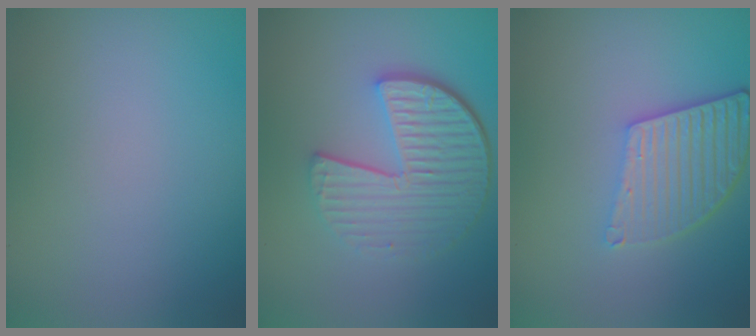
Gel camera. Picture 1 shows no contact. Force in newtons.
{"total": 6.3, "press": 4.4, "slide": 4.4}
{"total": 5.1, "press": 3.8, "slide": 3.4}